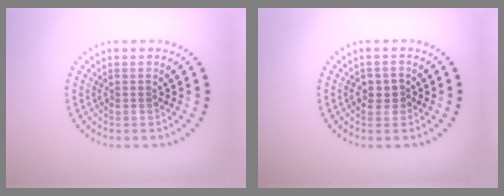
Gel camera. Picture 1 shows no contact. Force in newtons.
{"total": 2.1, "press": 2.0, "slide": 0.4}